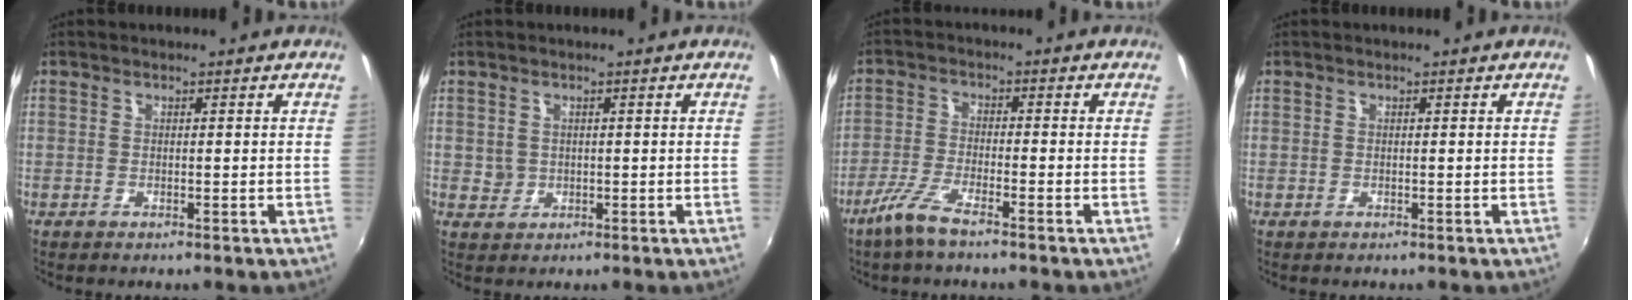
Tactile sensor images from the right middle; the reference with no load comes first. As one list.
[{"total": 1.8, "force": [0.3, 1.8, 0.3], "torque": [0.001, 0.002, 0.005]}, {"total": 6.1, "force": [-4.5, 0.7, 4.0], "torque": [-0.097, -0.008, -0.090]}, {"total": 0.0}]